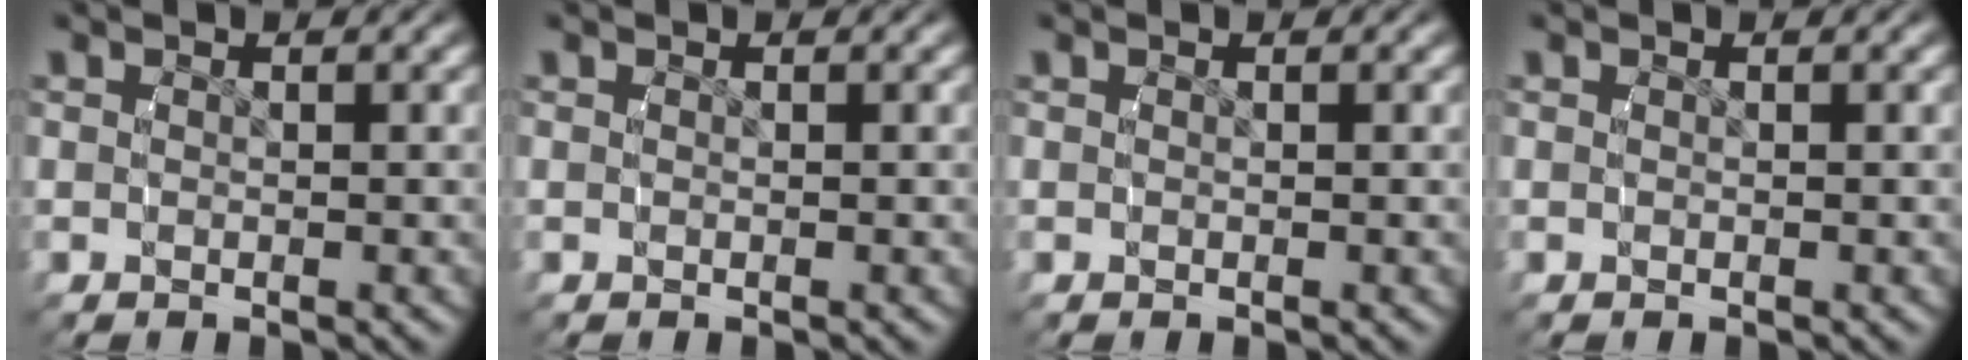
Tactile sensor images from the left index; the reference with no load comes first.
{"total": 0.0}
{"total": 0.0}
{"total": 0.0}